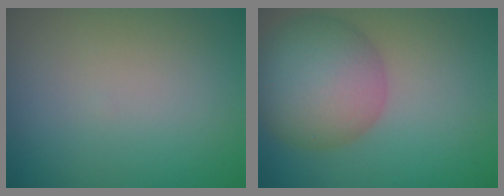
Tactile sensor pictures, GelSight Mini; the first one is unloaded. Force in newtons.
{"total": 8.1, "press": 8.1, "slide": 0.3}